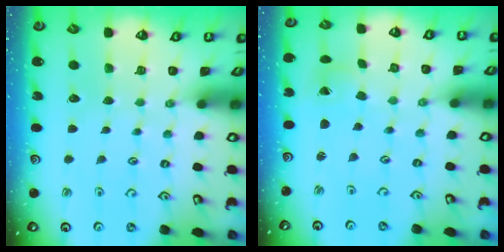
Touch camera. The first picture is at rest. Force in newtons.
{"total": 0.7, "press": 0.7, "slide": 0.1}